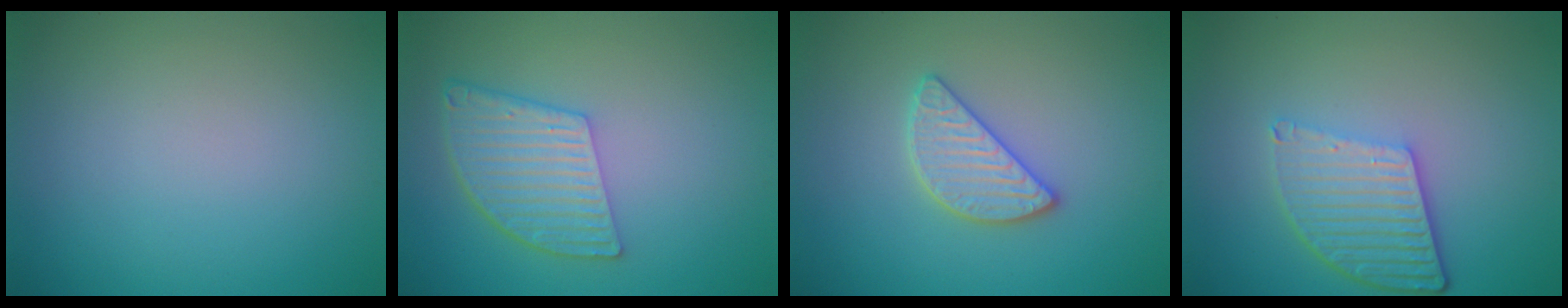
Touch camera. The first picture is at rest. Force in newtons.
{"total": 5.6, "press": 4.3, "slide": 3.6}
{"total": 2.6, "press": 2.6, "slide": 0.2}
{"total": 5.2, "press": 3.8, "slide": 3.6}